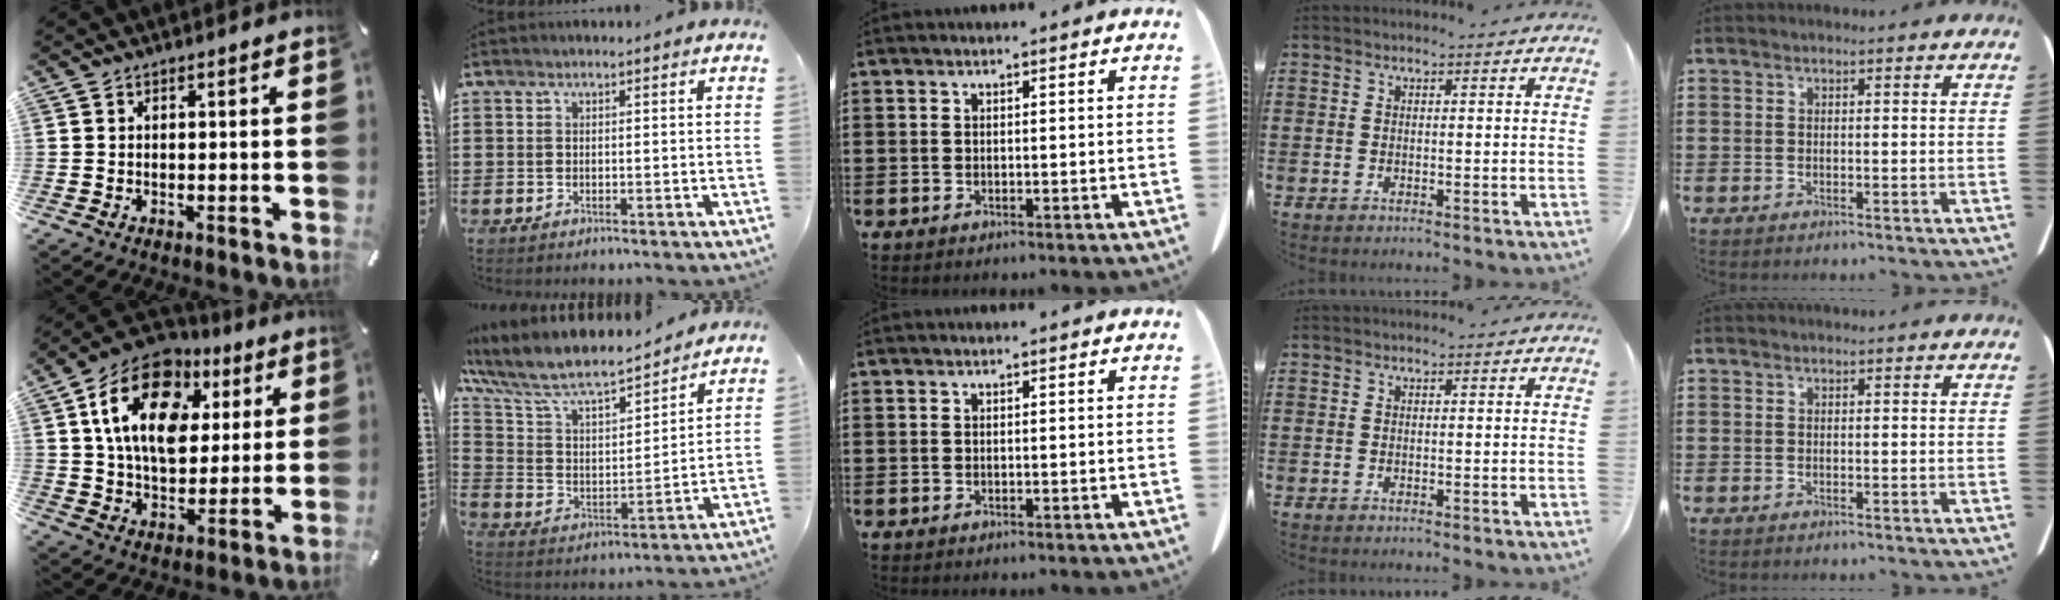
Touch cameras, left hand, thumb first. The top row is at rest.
{"thumb": {"total": 18.7, "force": [6.8, 12.7, 12.0], "torque": [-0.224, -0.017, 0.116]}, "index": {"total": 7.7, "force": [6.8, 1.7, 3.4], "torque": [-0.098, -0.046, 0.111]}}